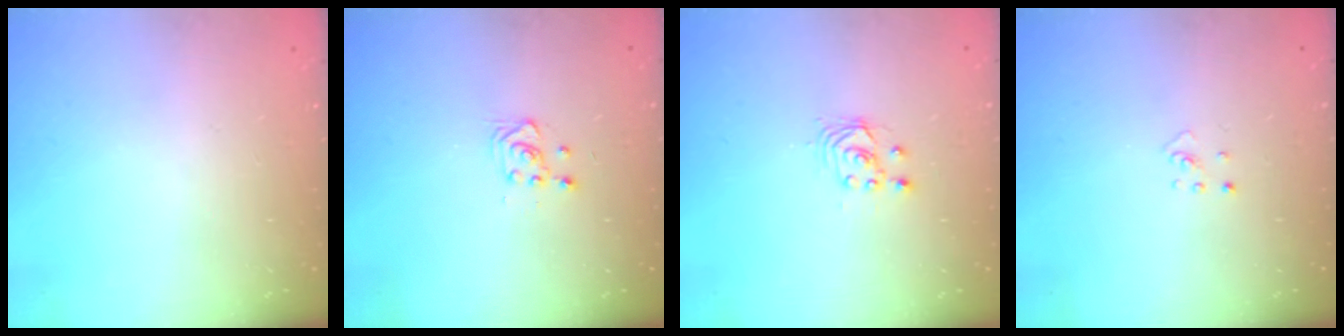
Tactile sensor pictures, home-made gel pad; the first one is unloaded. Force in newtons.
{"total": 2.8, "press": 2.7, "slide": 0.7}
{"total": 2.5, "press": 2.5, "slide": 0.2}
{"total": 2.0, "press": 2.0, "slide": 0.3}